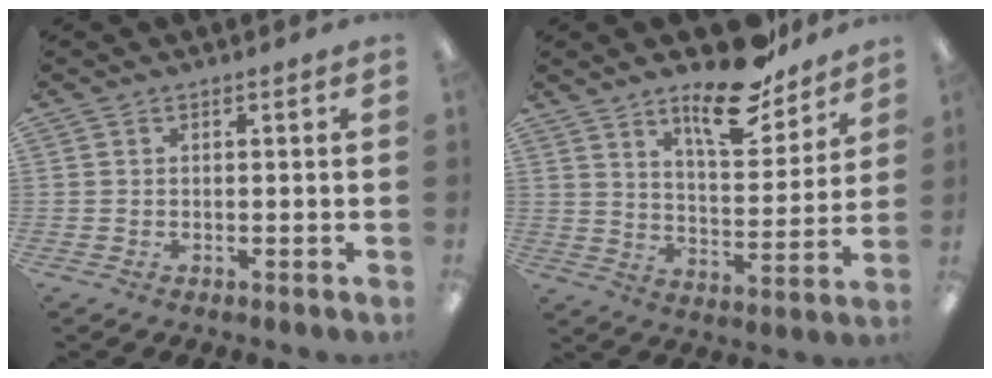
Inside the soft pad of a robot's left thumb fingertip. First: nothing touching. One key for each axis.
{"total": 15.7, "fx": 12.0, "fy": 5.2, "fz": 8.6, "tx": -0.122, "ty": -0.078, "tz": 0.201}